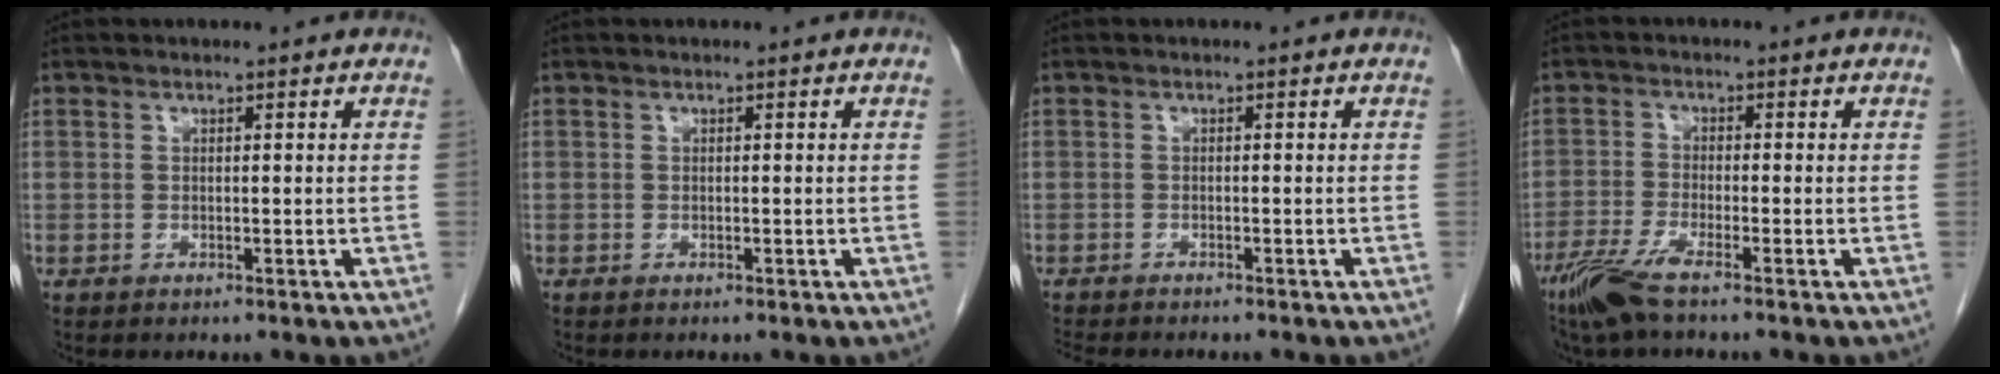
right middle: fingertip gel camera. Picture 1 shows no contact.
{"total": 0.0}
{"total": 6.8, "force": [-6.0, 1.2, 2.9], "torque": [-0.041, -0.011, -0.087]}
{"total": 5.6, "force": [-4.0, 0.3, 3.9], "torque": [-0.088, -0.017, -0.083]}